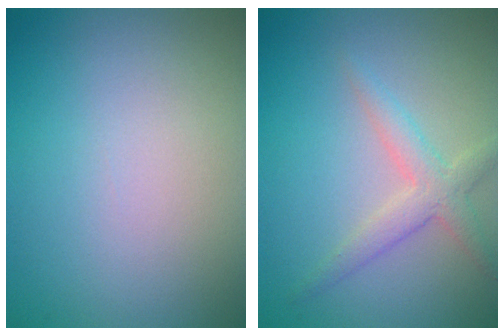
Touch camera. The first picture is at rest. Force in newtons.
{"total": 2.7, "press": 2.7, "slide": 0.1}